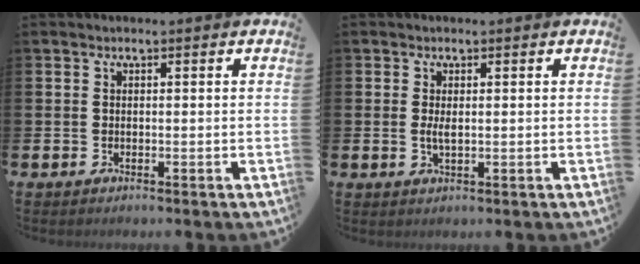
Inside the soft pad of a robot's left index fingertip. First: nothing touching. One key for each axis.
{"total": 1.5, "fx": 0.2, "fy": 0.5, "fz": 1.4, "tx": -0.022, "ty": -0.001, "tz": 0.000}